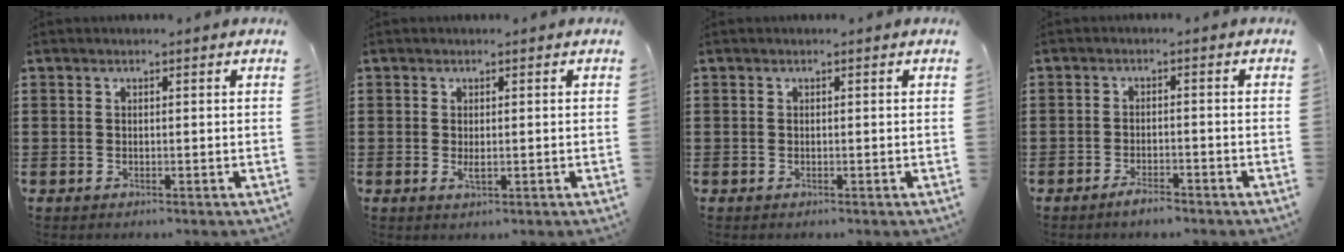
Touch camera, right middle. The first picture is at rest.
{"total": 1.5, "force": [0.0, 0.5, 1.4], "torque": [-0.029, -0.002, 0.001]}
{"total": 0.0}
{"total": 2.5, "force": [-2.1, 0.4, 1.3], "torque": [-0.024, 0.001, -0.039]}